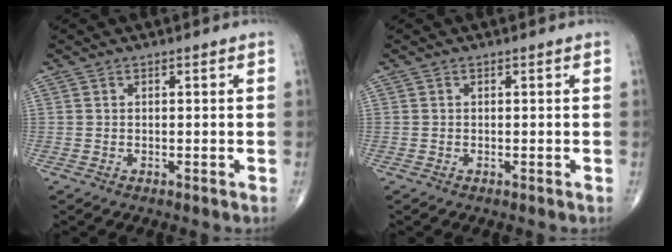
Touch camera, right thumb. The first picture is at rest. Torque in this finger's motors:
{"motor_torque": [0.13, 0.07, 0.07, 0.00, -0.01]}